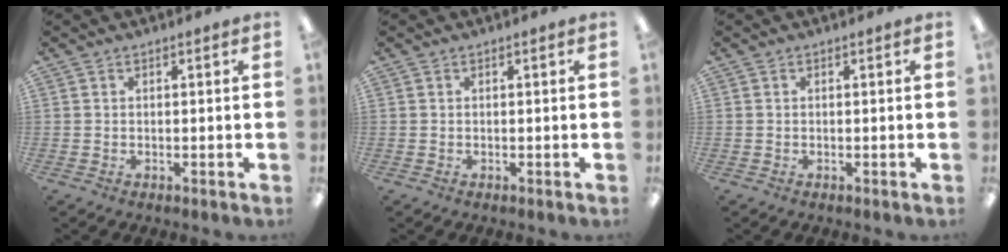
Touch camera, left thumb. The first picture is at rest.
{"total": 0.0}
{"total": 0.0}